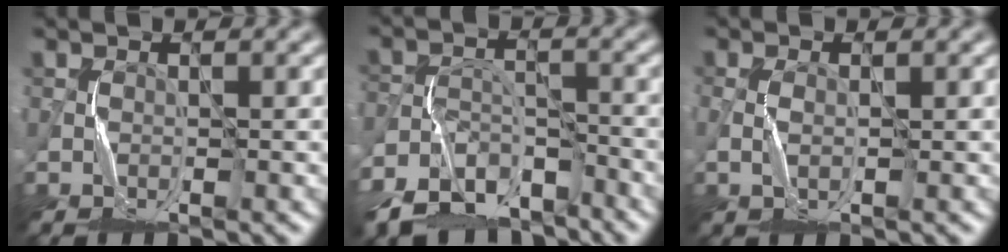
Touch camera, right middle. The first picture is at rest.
{"total": 9.2, "force": [-7.2, 4.4, 3.7], "torque": [-0.059, -0.012, -0.121]}
{"total": 1.8, "force": [-0.1, 0.8, 1.6], "torque": [-0.043, 0.003, -0.004]}